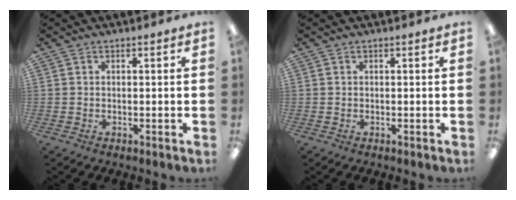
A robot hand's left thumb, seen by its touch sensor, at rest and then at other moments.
{"total": 0.0}